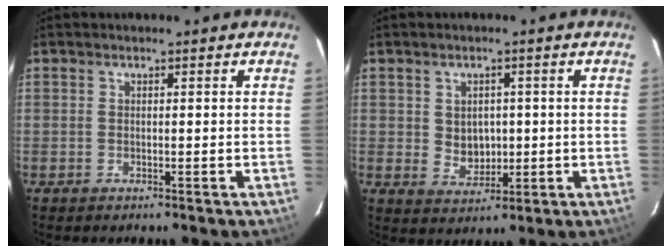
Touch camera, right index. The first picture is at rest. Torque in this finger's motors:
{"motor_torque": [0.10, 0.01, 0.12, 0.01]}